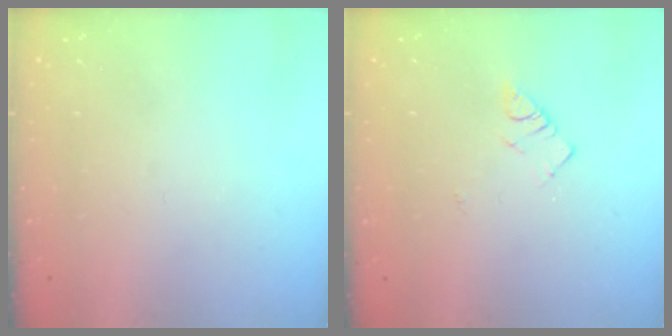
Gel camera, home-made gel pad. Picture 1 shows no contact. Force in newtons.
{"total": 2.8, "press": 2.7, "slide": 0.4}